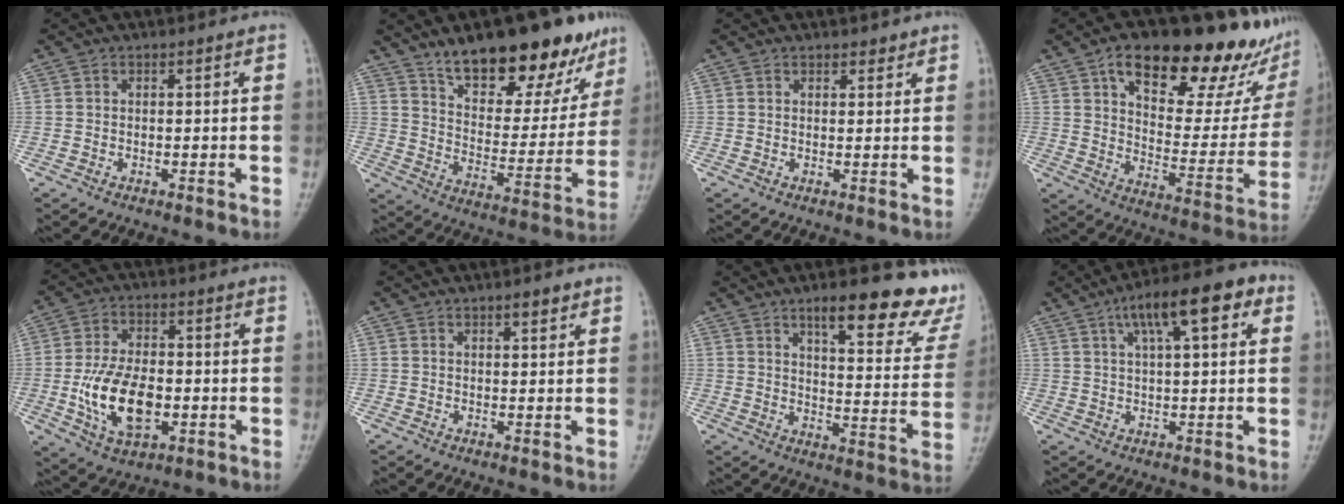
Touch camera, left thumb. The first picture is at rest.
{"total": 21.1, "force": [14.3, 8.4, 13.1], "torque": [-0.136, -0.064, 0.223]}
{"total": 1.6, "force": [1.3, 0.8, 0.5], "torque": [0.007, -0.008, 0.016]}
{"total": 27.0, "force": [15.6, 11.0, 19.0], "torque": [-0.219, -0.026, 0.233]}
{"total": 13.2, "force": [-2.7, 7.5, 10.6], "torque": [-0.182, 0.006, -0.043]}
{"total": 1.8, "force": [1.1, 0.6, 1.3], "torque": [-0.013, -0.004, 0.015]}
{"total": 18.4, "force": [12.4, 5.4, 12.6], "torque": [-0.118, -0.061, 0.159]}
{"total": 11.9, "force": [4.8, 3.8, 10.2], "torque": [-0.143, 0.019, 0.067]}